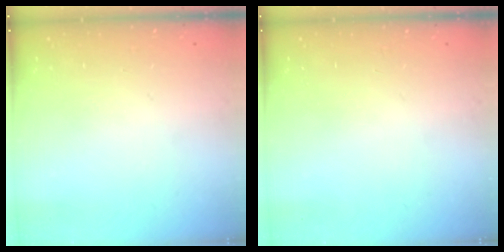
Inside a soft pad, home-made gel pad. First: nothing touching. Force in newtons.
{"total": 0.0}